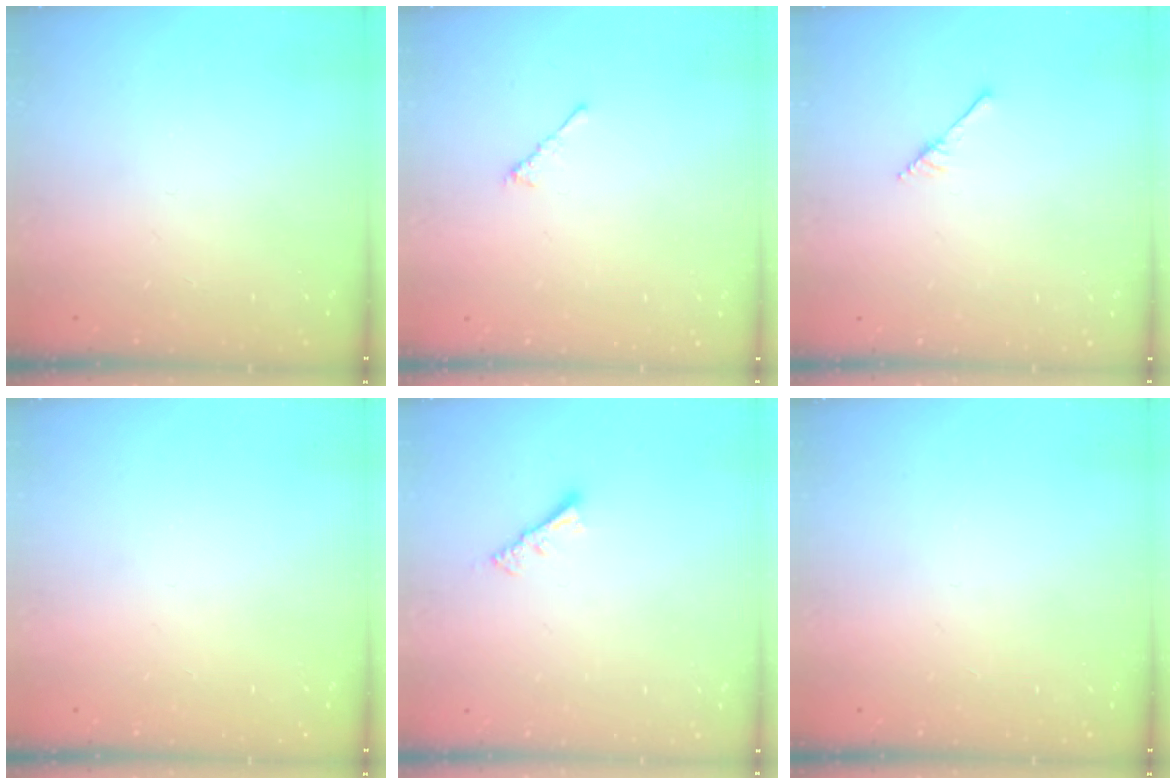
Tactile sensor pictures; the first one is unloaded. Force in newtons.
{"total": 2.3, "press": 2.2, "slide": 0.6}
{"total": 2.9, "press": 2.9, "slide": 0.2}
{"total": 0.0}
{"total": 3.7, "press": 3.7, "slide": 0.5}
{"total": 0.0}